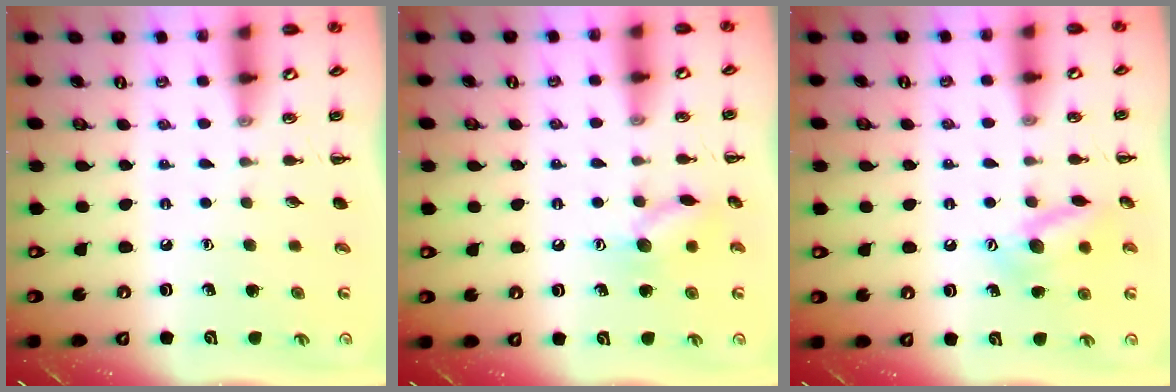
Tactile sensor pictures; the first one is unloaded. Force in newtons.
{"total": 9.7, "press": 9.6, "slide": 0.7}
{"total": 12.9, "press": 12.9, "slide": 0.7}